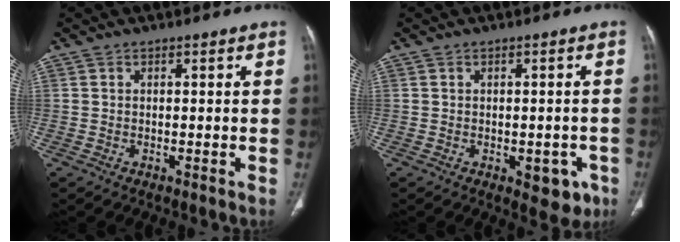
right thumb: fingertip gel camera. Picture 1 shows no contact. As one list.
[{"total": 5.8, "force": [-2.3, 3.3, 4.1], "torque": [-0.020, 0.005, -0.020]}]